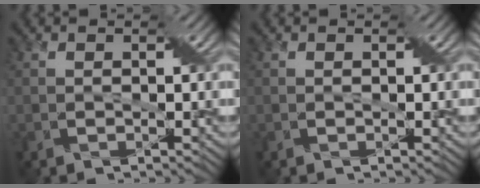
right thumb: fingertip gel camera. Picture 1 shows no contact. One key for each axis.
{"total": 0.0}